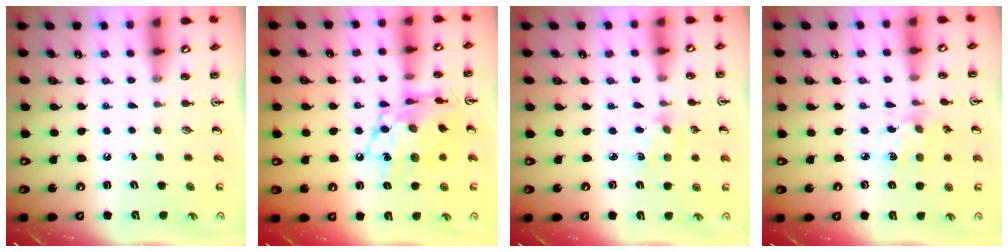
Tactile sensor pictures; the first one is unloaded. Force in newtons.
{"total": 15.6, "press": 15.5, "slide": 1.3}
{"total": 1.8, "press": 1.7, "slide": 0.4}
{"total": 4.8, "press": 4.6, "slide": 1.5}